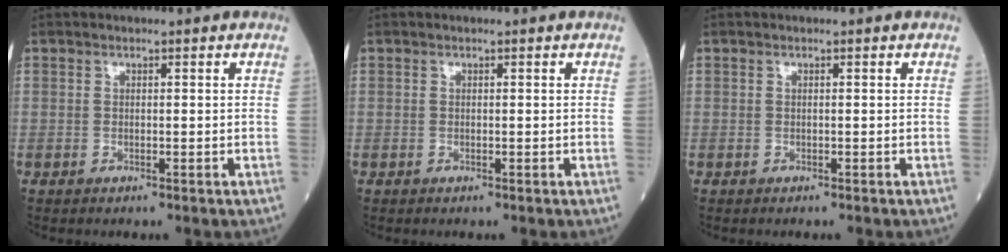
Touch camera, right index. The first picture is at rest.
{"total": 0.0}
{"total": 0.0}